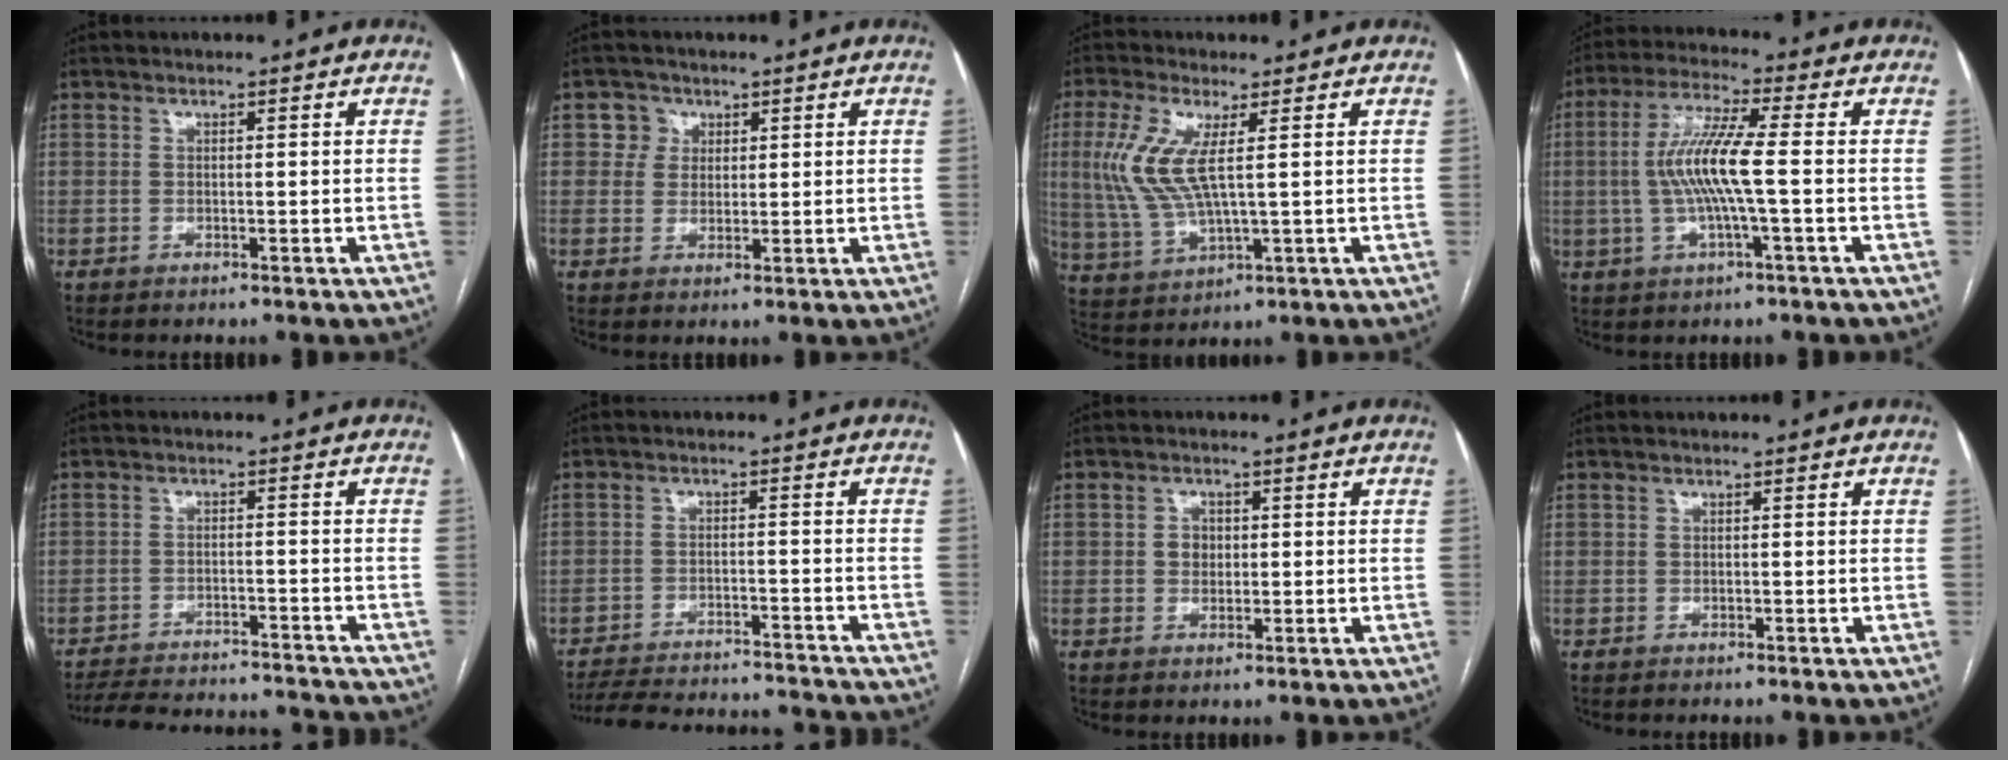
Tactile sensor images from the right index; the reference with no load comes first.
{"total": 3.3, "force": [1.2, 3.0, 0.0], "torque": [0.008, 0.006, 0.018]}
{"total": 9.1, "force": [1.9, 2.1, 8.6], "torque": [-0.214, -0.002, 0.040]}
{"total": 9.5, "force": [-0.5, 0.4, 9.5], "torque": [-0.192, 0.010, -0.016]}
{"total": 16.2, "force": [-15.2, 3.3, 4.4], "torque": [-0.097, -0.001, -0.207]}
{"total": 18.1, "force": [-17.0, 3.4, 5.2], "torque": [-0.117, -0.006, -0.232]}
{"total": 2.5, "force": [0.2, 2.1, 1.3], "torque": [-0.018, 0.007, 0.004]}
{"total": 0.0}